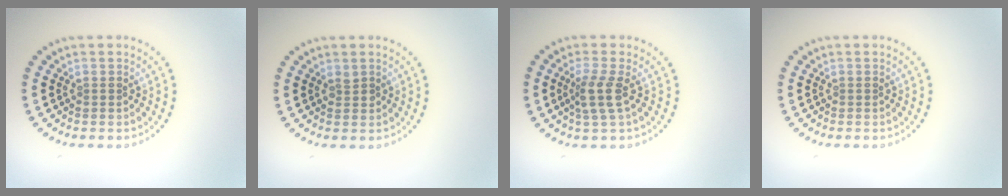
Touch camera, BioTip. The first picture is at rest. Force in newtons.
{"total": 0.7, "press": 0.6, "slide": 0.1}
{"total": 2.4, "press": 1.9, "slide": 1.5}
{"total": 0.0}